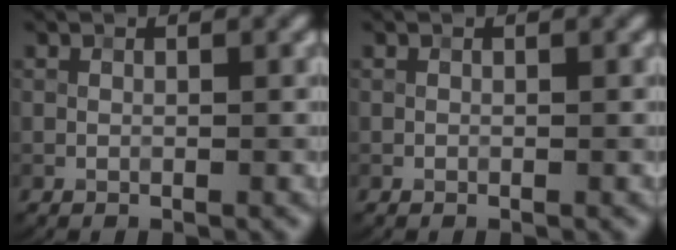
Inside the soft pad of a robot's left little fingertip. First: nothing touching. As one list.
[{"total": 0.0}]